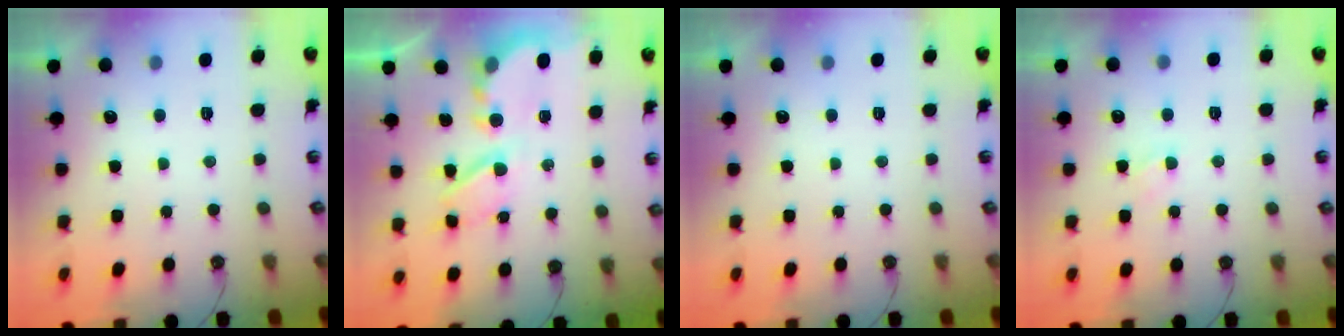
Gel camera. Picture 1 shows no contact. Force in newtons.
{"total": 7.2, "press": 7.2, "slide": 0.6}
{"total": 0.0}
{"total": 2.2, "press": 2.2, "slide": 0.3}